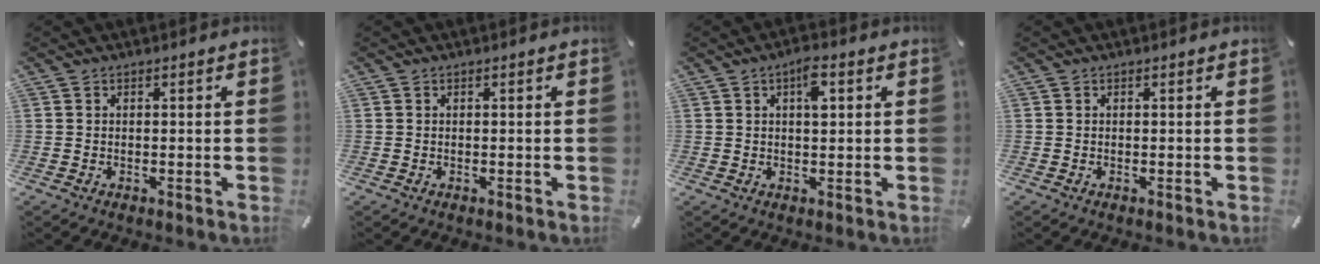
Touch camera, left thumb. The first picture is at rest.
{"total": 0.0}
{"total": 4.3, "force": [1.3, 1.7, 3.7], "torque": [-0.054, 0.000, 0.014]}
{"total": 0.0}